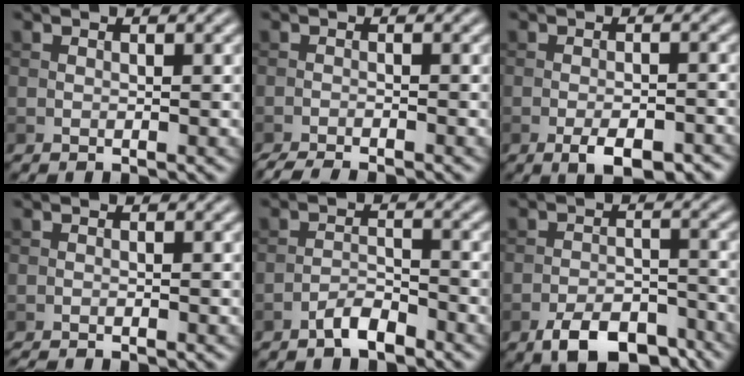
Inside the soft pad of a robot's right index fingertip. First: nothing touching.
{"total": 3.3, "force": [-2.9, 0.3, 1.5], "torque": [-0.028, -0.008, -0.055]}
{"total": 4.7, "force": [-2.7, 1.6, 3.5], "torque": [-0.057, -0.003, -0.034]}
{"total": 1.3, "force": [-1.1, 0.1, 0.6], "torque": [-0.011, 0.000, -0.021]}
{"total": 2.5, "force": [-2.0, 0.7, 1.3], "torque": [-0.023, 0.008, -0.040]}
{"total": 7.0, "force": [-4.9, 2.9, 4.0], "torque": [-0.060, -0.004, -0.084]}